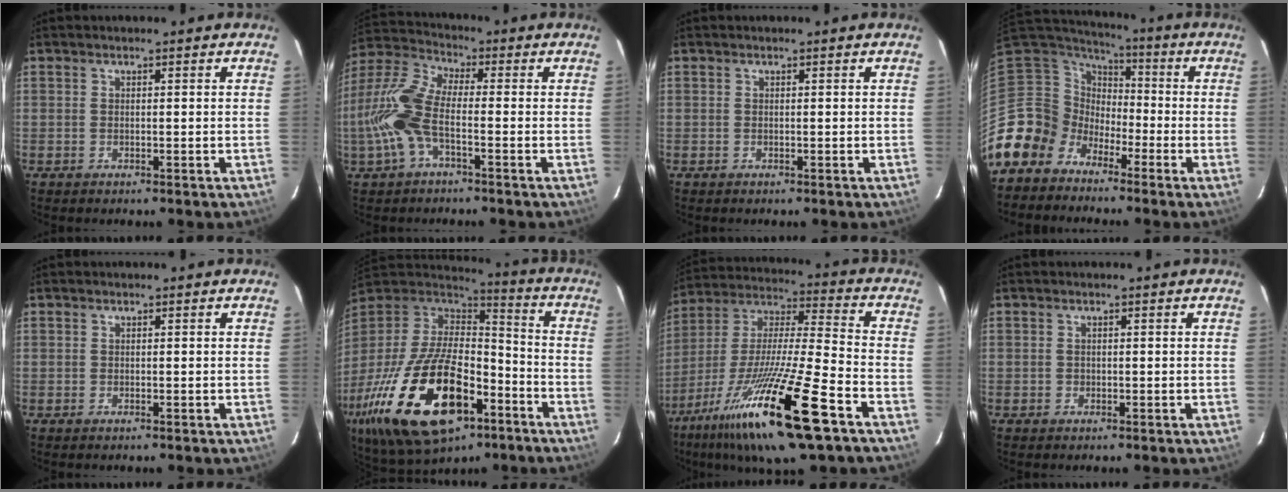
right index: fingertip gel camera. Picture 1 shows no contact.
{"total": 12.1, "force": [-3.1, 4.6, 10.7], "torque": [-0.249, 0.008, -0.067]}
{"total": 0.0}
{"total": 10.1, "force": [-5.9, 8.2, 0.8], "torque": [-0.039, 0.035, -0.129]}
{"total": 0.0}
{"total": 31.9, "force": [-14.8, 15.5, 23.6], "torque": [-0.486, -0.038, -0.241]}
{"total": 24.8, "force": [-14.7, 2.6, 19.9], "torque": [-0.376, -0.055, -0.264]}
{"total": 0.7, "force": [-0.1, 0.6, 0.2], "torque": [-0.001, 0.001, -0.002]}